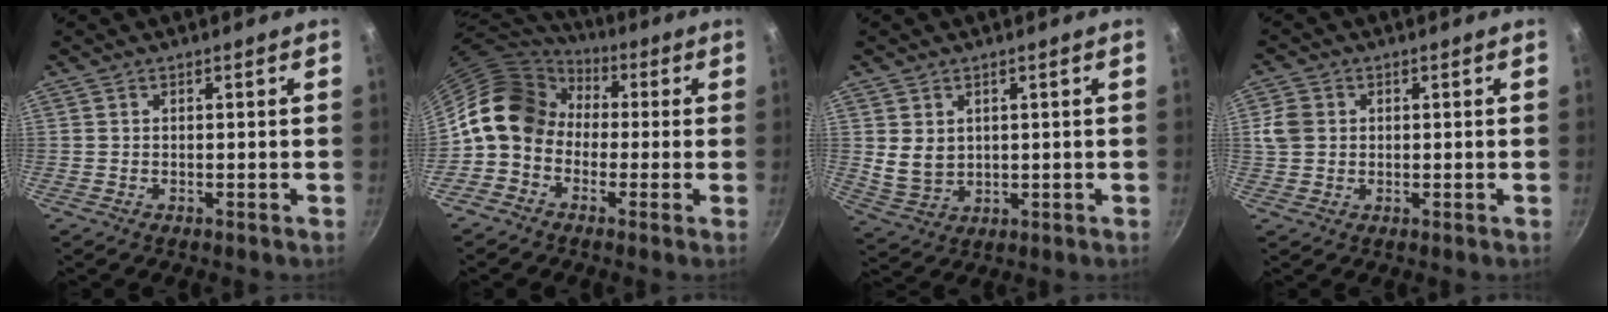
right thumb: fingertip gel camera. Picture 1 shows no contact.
{"total": 13.4, "force": [0.2, 10.9, 7.8], "torque": [-0.104, 0.039, -0.021]}
{"total": 5.6, "force": [1.3, 4.5, 3.0], "torque": [-0.043, -0.011, 0.041]}
{"total": 4.5, "force": [0.7, 3.8, 2.2], "torque": [-0.031, 0.002, 0.012]}